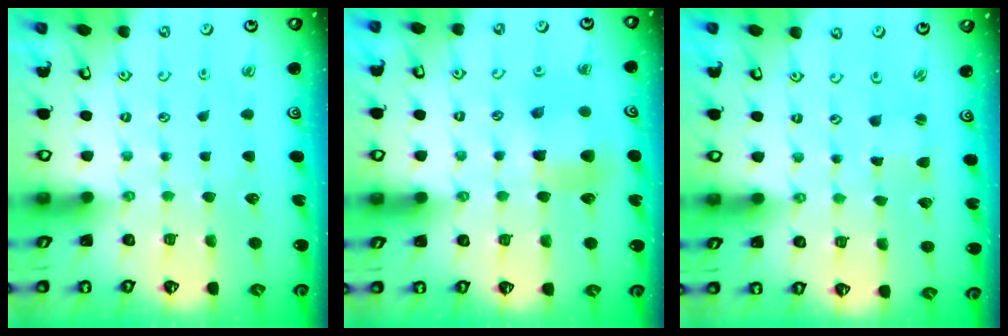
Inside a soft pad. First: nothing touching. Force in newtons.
{"total": 5.3, "press": 5.3, "slide": 0.2}
{"total": 1.4, "press": 1.4, "slide": 0.3}